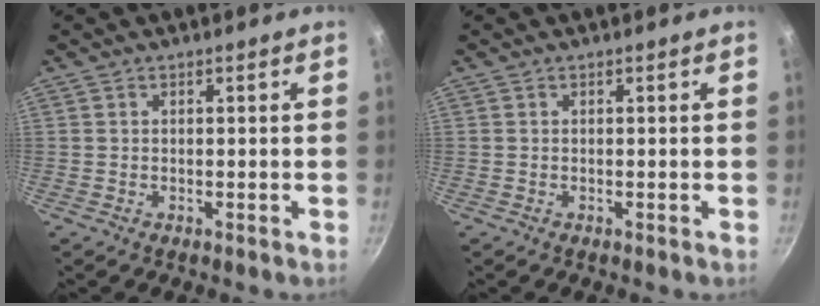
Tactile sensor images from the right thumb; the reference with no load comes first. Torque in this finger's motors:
{"motor_torque": [0.31, 0.30, 0.06, 0.42, -0.02]}